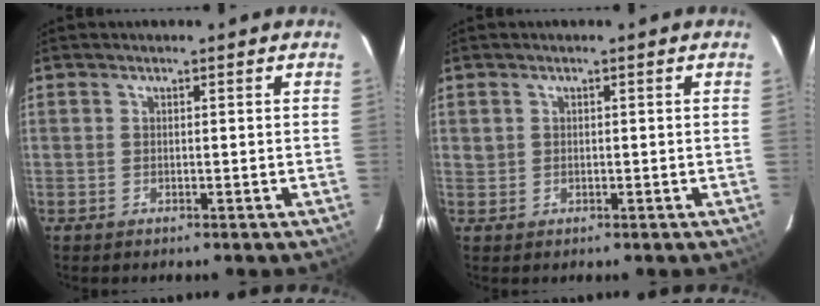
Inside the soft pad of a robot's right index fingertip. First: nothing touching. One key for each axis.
{"total": 1.1, "fx": 0.2, "fy": 1.0, "fz": 0.2, "tx": 0.000, "ty": 0.003, "tz": 0.005}